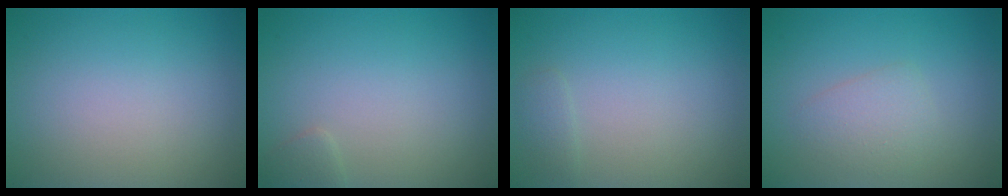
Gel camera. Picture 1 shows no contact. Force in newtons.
{"total": 0.8, "press": 0.8, "slide": 0.0}
{"total": 0.9, "press": 0.9, "slide": 0.0}
{"total": 2.1, "press": 2.1, "slide": 0.1}